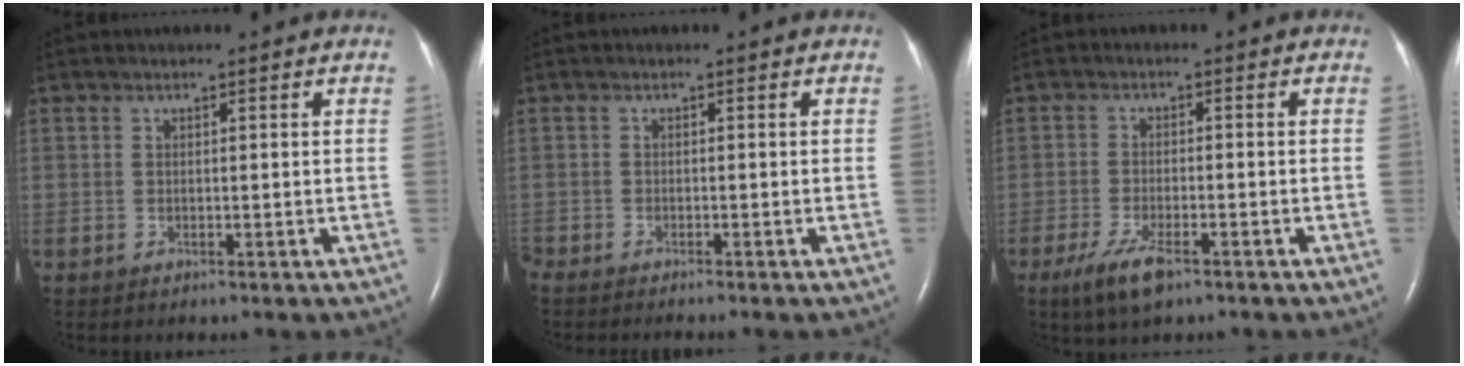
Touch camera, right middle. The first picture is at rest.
{"total": 2.8, "force": [-2.6, -0.1, 1.0], "torque": [-0.016, -0.005, -0.042]}
{"total": 5.4, "force": [-3.4, 1.4, 4.0], "torque": [-0.089, -0.011, -0.057]}